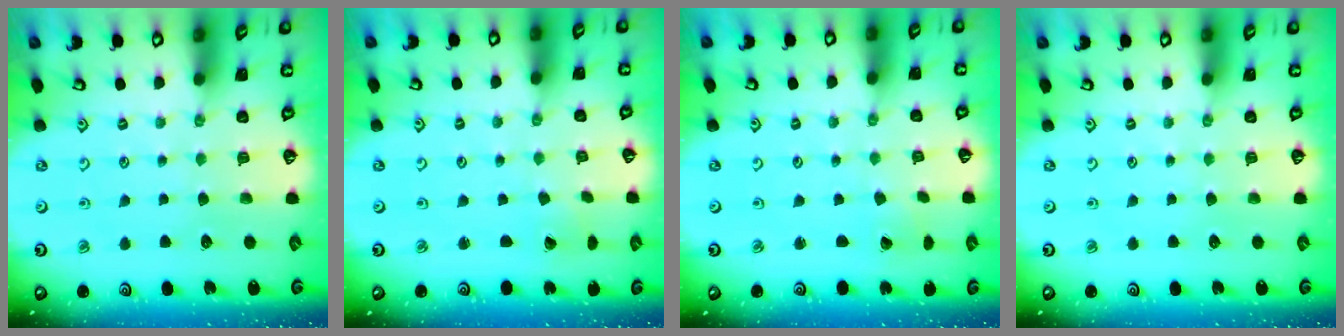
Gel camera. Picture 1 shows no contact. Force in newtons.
{"total": 0.9, "press": 0.9, "slide": 0.1}
{"total": 0.9, "press": 0.9, "slide": 0.1}
{"total": 0.0}